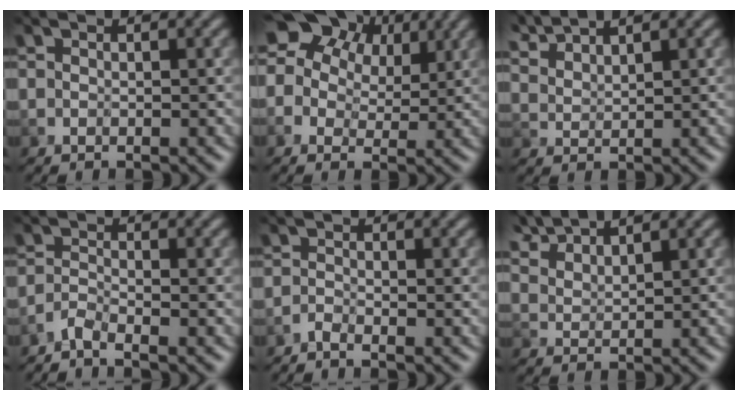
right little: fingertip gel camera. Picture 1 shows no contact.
{"total": 12.1, "force": [5.7, 8.1, 7.0], "torque": [-0.089, 0.038, 0.068]}
{"total": 3.0, "force": [2.7, 0.7, 1.1], "torque": [-0.030, 0.011, 0.059]}
{"total": 1.6, "force": [-1.4, 0.1, 0.8], "torque": [-0.017, -0.001, -0.035]}
{"total": 1.0, "force": [-0.8, 0.1, 0.5], "torque": [-0.010, 0.000, -0.020]}
{"total": 3.6, "force": [3.1, 1.1, 1.5], "torque": [-0.040, 0.008, 0.068]}